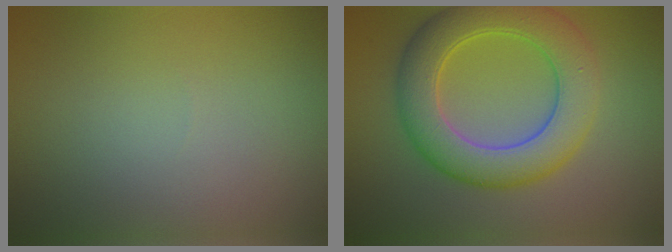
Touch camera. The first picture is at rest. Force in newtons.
{"total": 7.6, "press": 7.6, "slide": 0.0}